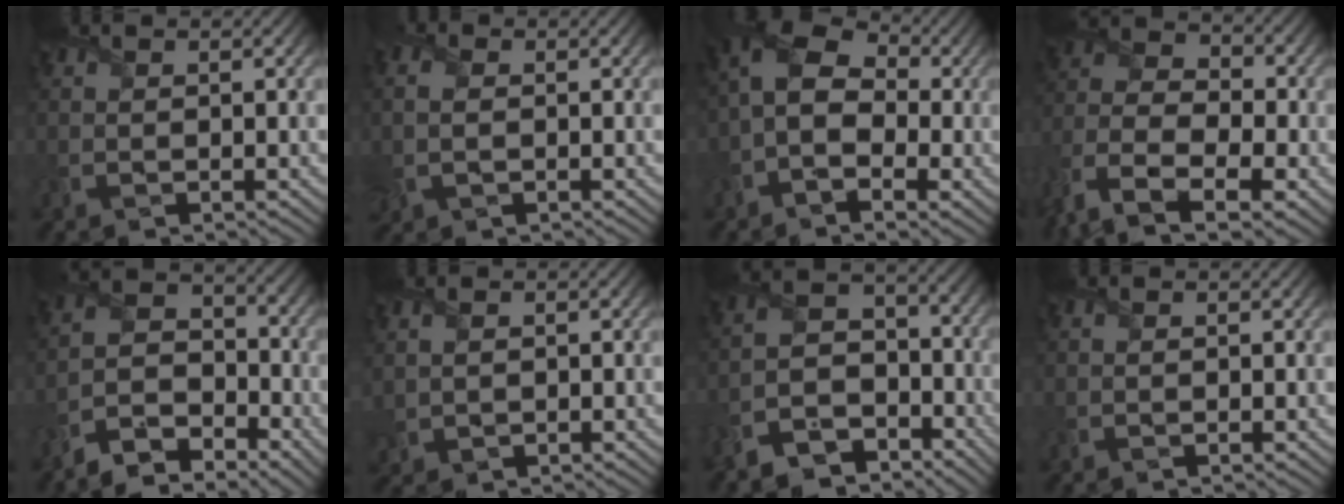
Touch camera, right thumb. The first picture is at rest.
{"total": 3.7, "force": [-0.2, 2.6, 2.5], "torque": [-0.074, 0.006, 0.000]}
{"total": 10.5, "force": [-0.2, 7.0, 7.7], "torque": [-0.152, 0.014, -0.014]}
{"total": 12.2, "force": [-7.2, 7.2, 6.7], "torque": [-0.173, -0.023, -0.148]}
{"total": 8.0, "force": [-6.1, 3.4, 3.8], "torque": [-0.071, -0.003, -0.130]}
{"total": 1.6, "force": [0.3, 1.3, 1.0], "torque": [-0.030, -0.002, 0.011]}
{"total": 9.1, "force": [-6.9, 4.5, 3.9], "torque": [-0.076, -0.010, -0.139]}
{"total": 0.0}